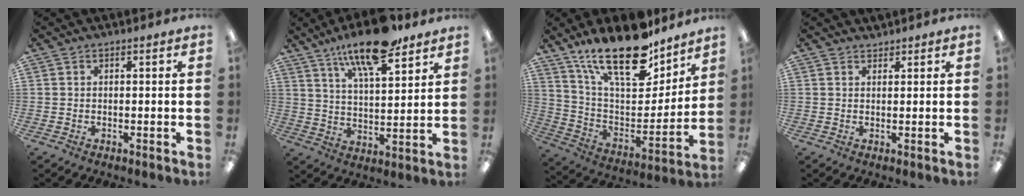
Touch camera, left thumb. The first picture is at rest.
{"total": 15.5, "force": [11.1, 4.9, 9.7], "torque": [-0.164, -0.050, 0.186]}
{"total": 23.0, "force": [17.5, 8.3, 12.4], "torque": [-0.208, -0.115, 0.304]}
{"total": 1.4, "force": [1.4, 0.4, 0.0], "torque": [-0.001, -0.001, 0.026]}